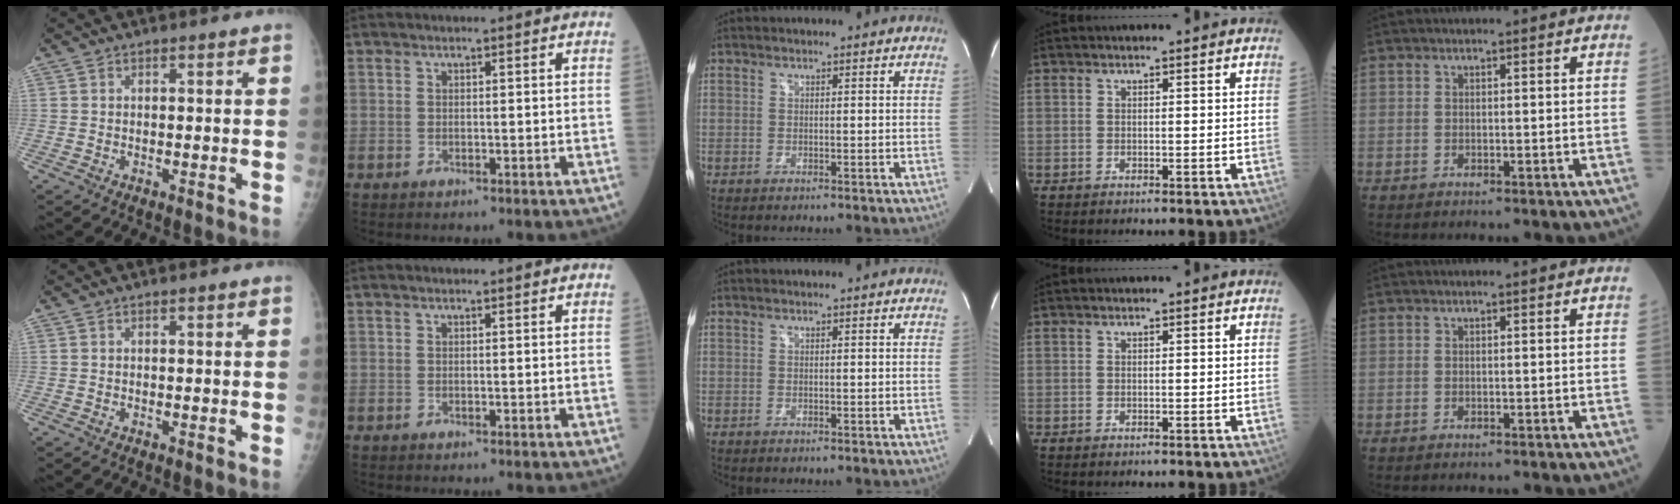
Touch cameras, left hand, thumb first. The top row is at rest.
{}